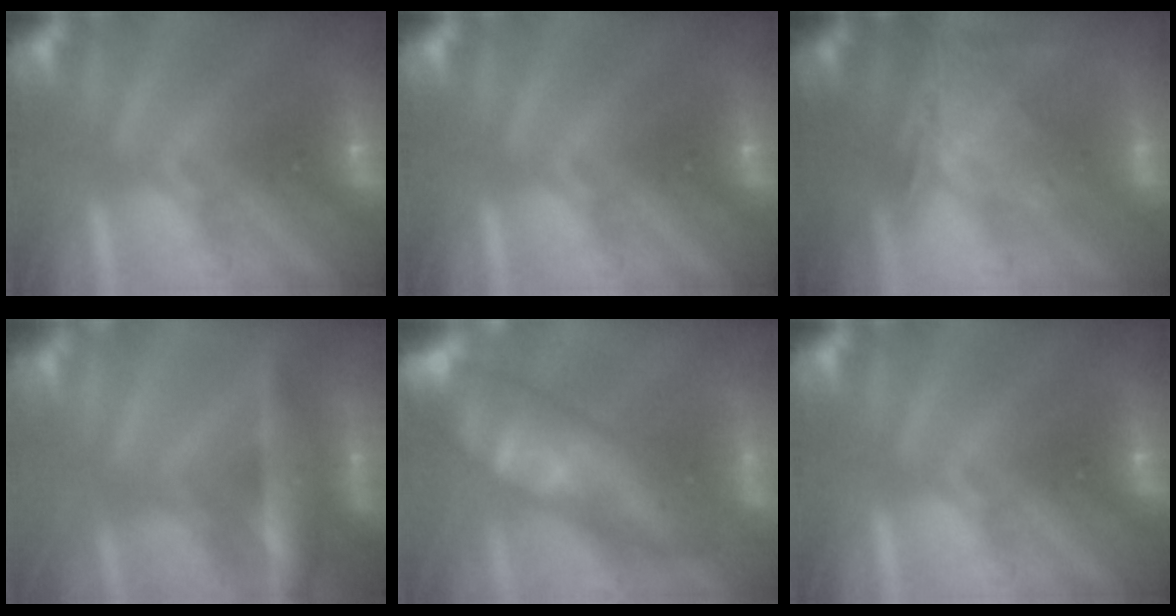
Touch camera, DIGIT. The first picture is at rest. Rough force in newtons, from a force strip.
{"total": 0.0}
{"total": 1.3}
{"total": 7.8}
{"total": 7.8}
{"total": 0.0}